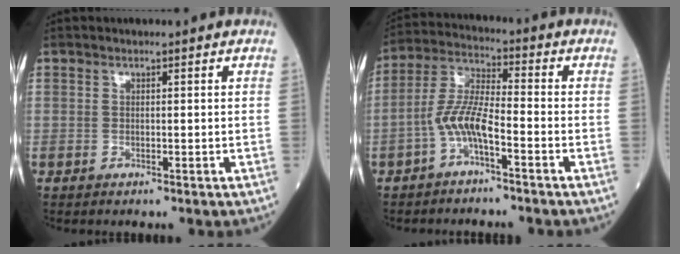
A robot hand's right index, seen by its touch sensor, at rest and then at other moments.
{"total": 6.9, "force": [-3.1, 1.2, 6.1], "torque": [-0.137, 0.013, -0.063]}